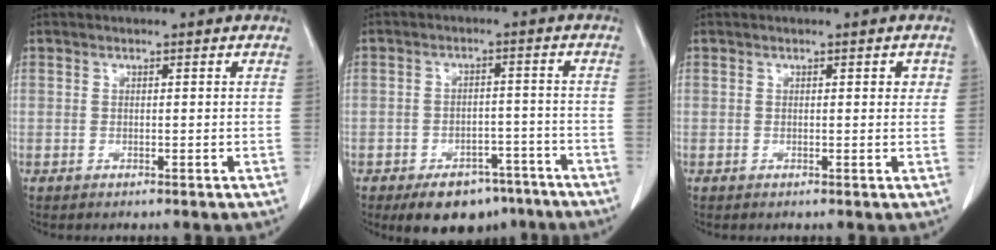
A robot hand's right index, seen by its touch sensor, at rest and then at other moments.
{"total": 9.6, "force": [-7.0, 5.4, 3.9], "torque": [-0.038, 0.016, -0.098]}
{"total": 1.5, "force": [0.5, 0.7, 1.2], "torque": [-0.010, 0.002, 0.004]}